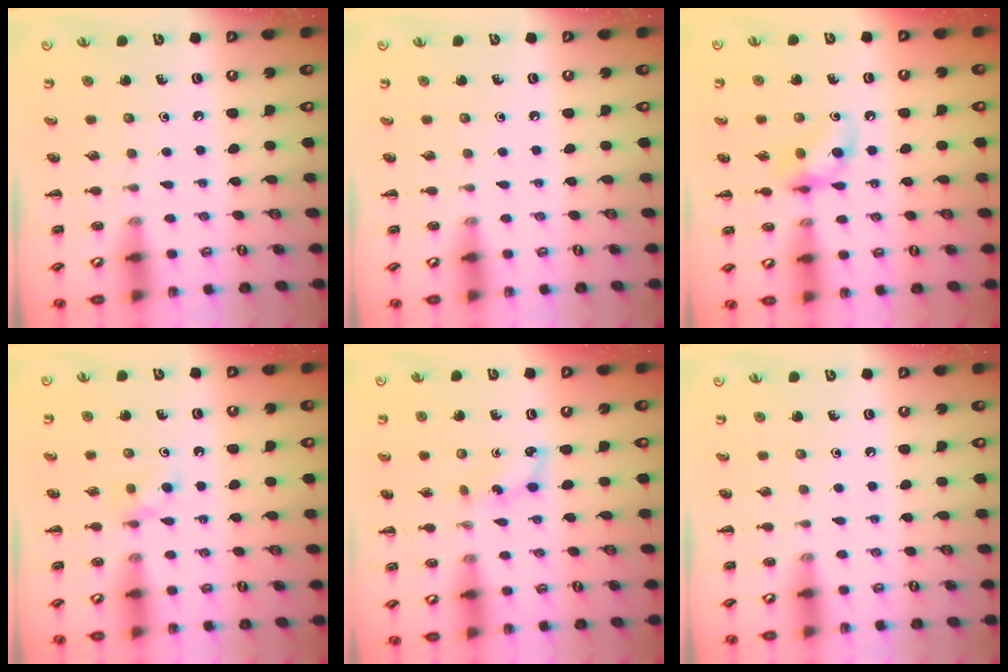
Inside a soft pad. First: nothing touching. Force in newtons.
{"total": 0.0}
{"total": 9.0, "press": 9.0, "slide": 0.6}
{"total": 3.5, "press": 3.4, "slide": 1.1}
{"total": 3.6, "press": 3.5, "slide": 1.1}
{"total": 0.0}